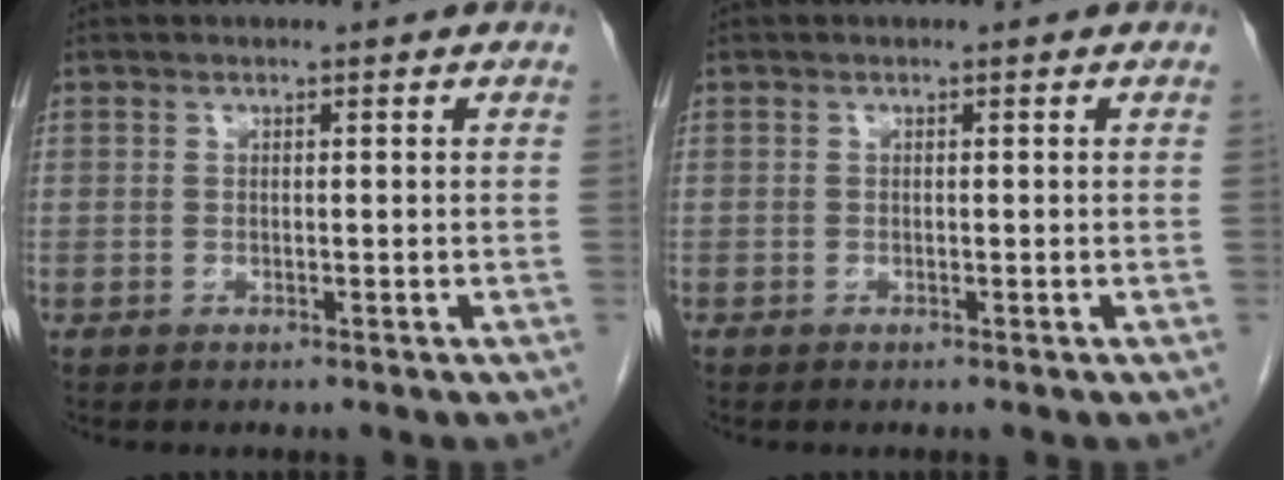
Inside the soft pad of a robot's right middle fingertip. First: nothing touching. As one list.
[{"total": 0.0}]